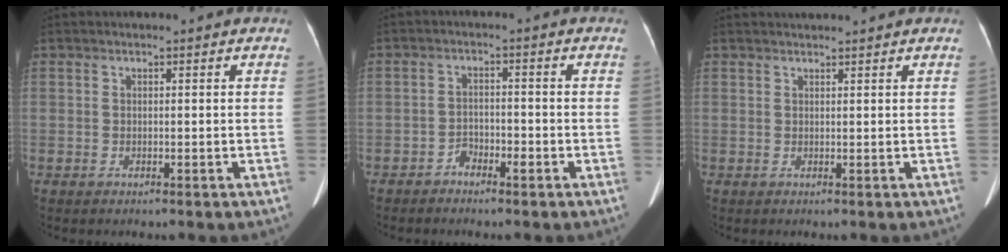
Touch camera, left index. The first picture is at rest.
{"total": 2.2, "force": [-1.8, 1.0, 0.8], "torque": [-0.011, 0.006, -0.033]}
{"total": 2.1, "force": [2.0, -0.3, 0.5], "torque": [-0.005, 0.022, 0.036]}